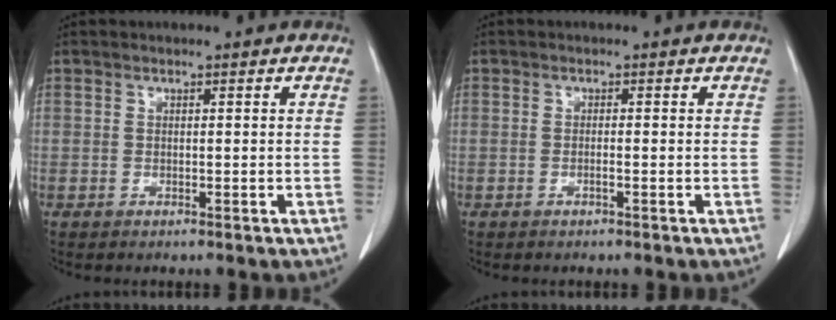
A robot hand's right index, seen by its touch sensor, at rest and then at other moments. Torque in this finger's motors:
{"motor_torque": [-0.18, 0.13, -0.03, -0.01]}